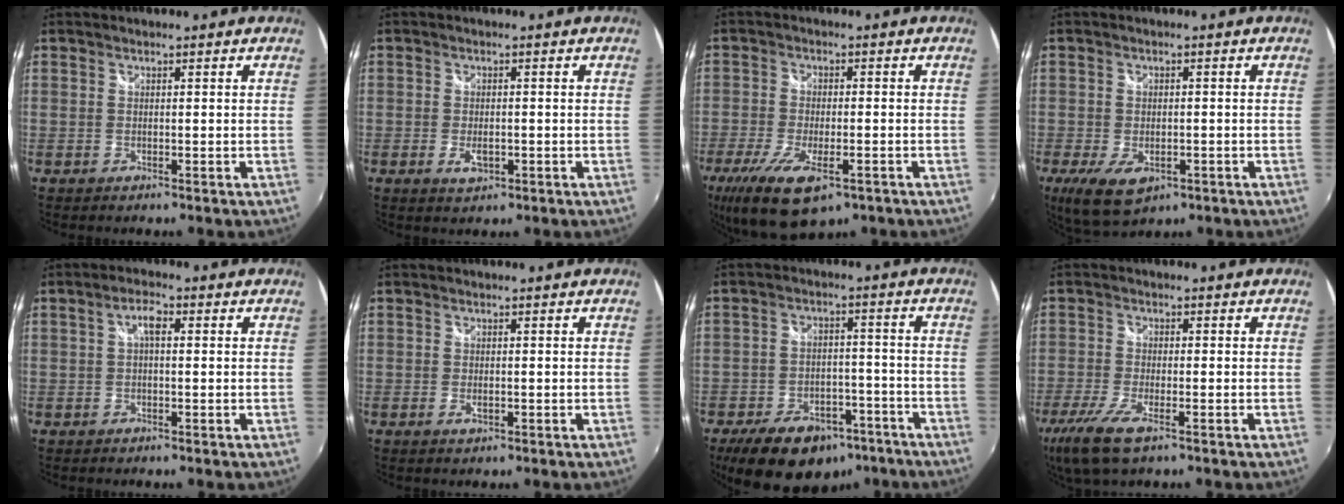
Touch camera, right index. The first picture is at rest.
{"total": 3.0, "force": [-1.0, 1.7, 2.3], "torque": [-0.043, -0.004, -0.016]}
{"total": 15.1, "force": [-8.8, 5.8, 10.8], "torque": [-0.235, -0.057, -0.144]}
{"total": 8.9, "force": [-4.5, 4.7, 6.1], "torque": [-0.135, -0.032, -0.073]}
{"total": 2.9, "force": [0.4, 1.1, 2.7], "torque": [-0.050, 0.010, 0.006]}
{"total": 1.3, "force": [-0.4, 0.7, 1.0], "torque": [-0.020, -0.001, -0.007]}
{"total": 16.9, "force": [-11.5, 9.5, 7.9], "torque": [-0.169, 0.010, -0.156]}
{"total": 9.5, "force": [-6.0, 2.6, 7.0], "torque": [-0.165, -0.035, -0.113]}